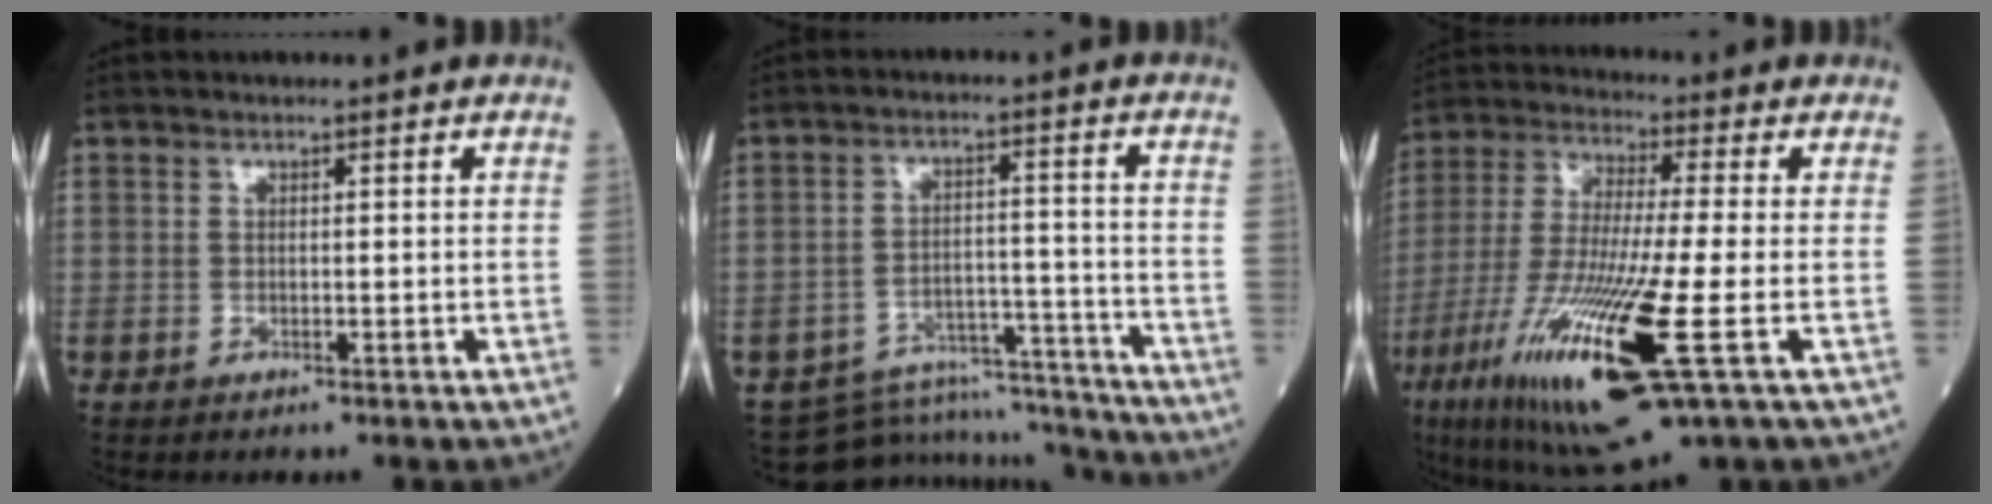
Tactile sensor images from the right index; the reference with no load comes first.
{"total": 12.3, "force": [-12.1, 2.4, -0.3], "torque": [0.006, 0.044, -0.177]}
{"total": 20.1, "force": [-7.3, 1.9, 18.7], "torque": [-0.402, -0.049, -0.133]}